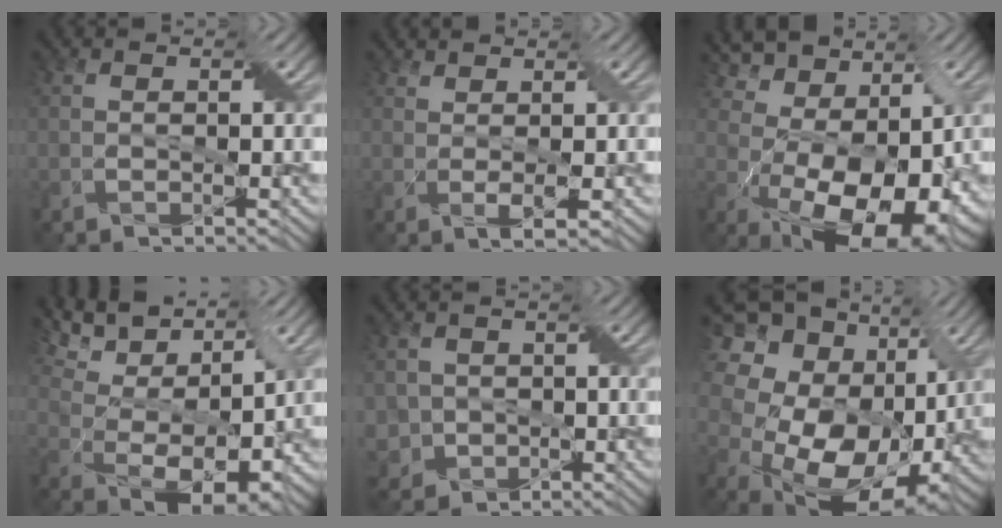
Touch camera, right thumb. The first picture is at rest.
{"total": 2.3, "force": [1.0, 0.1, 2.0], "torque": [-0.043, 0.001, 0.021]}
{"total": 15.5, "force": [2.5, 9.5, 11.9], "torque": [-0.215, -0.006, 0.077]}
{"total": 13.5, "force": [7.9, 6.5, 8.8], "torque": [-0.207, 0.036, 0.134]}
{"total": 4.1, "force": [-0.9, 3.9, 0.9], "torque": [-0.027, -0.003, -0.025]}
{"total": 18.5, "force": [1.4, 14.3, 11.6], "torque": [-0.239, -0.022, 0.056]}